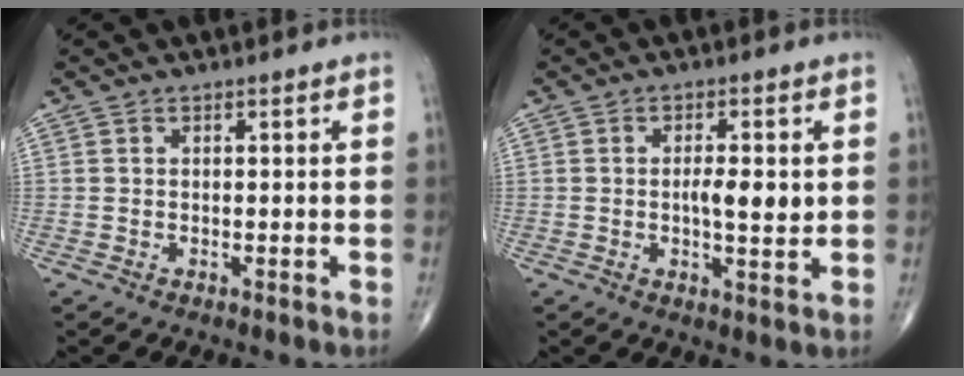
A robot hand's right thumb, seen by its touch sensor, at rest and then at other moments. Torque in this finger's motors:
{"motor_torque": [0.39, 0.73, 0.61, 0.03, 0.04]}